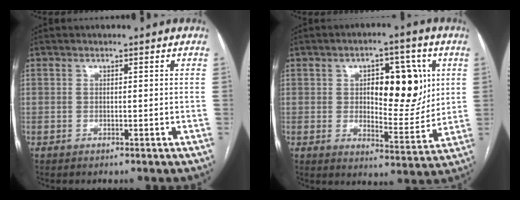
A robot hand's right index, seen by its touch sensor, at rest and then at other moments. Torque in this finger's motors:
{"motor_torque": [0.83, 0.56, 0.22, 0.06]}